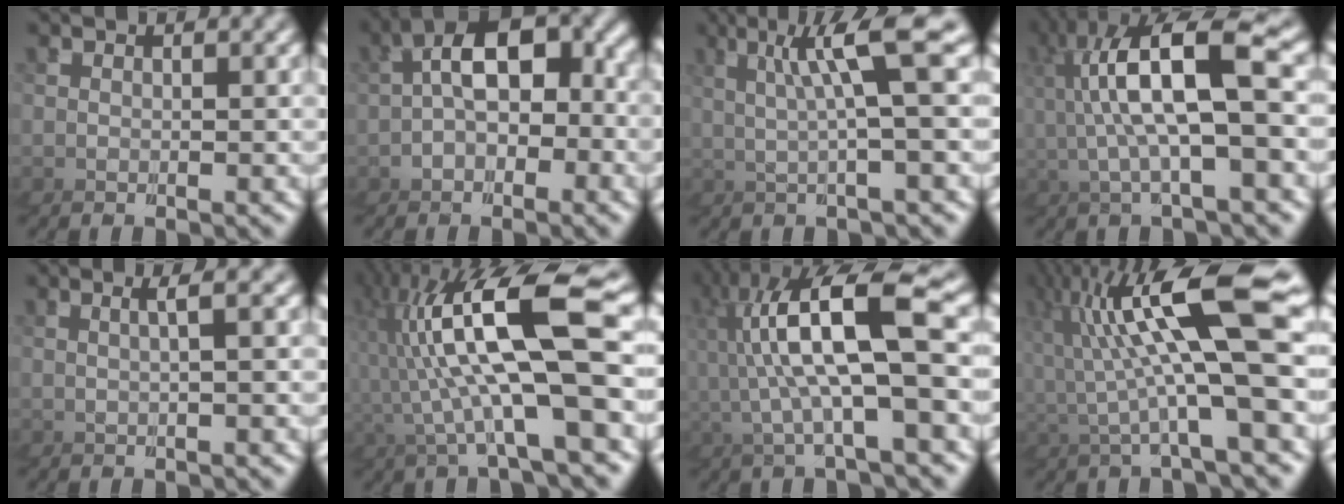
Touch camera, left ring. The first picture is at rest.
{"total": 7.3, "force": [0.4, 5.5, 4.7], "torque": [-0.133, -0.017, 0.014]}
{"total": 4.0, "force": [2.0, -2.4, 2.5], "torque": [-0.047, 0.035, 0.022]}
{"total": 6.8, "force": [2.4, 1.2, 6.2], "torque": [-0.113, 0.042, 0.028]}
{"total": 2.3, "force": [0.0, -2.3, 0.1], "torque": [-0.025, 0.010, 0.007]}
{"total": 10.4, "force": [2.1, 3.7, 9.6], "torque": [-0.177, 0.028, 0.025]}
{"total": 7.5, "force": [2.0, 1.0, 7.1], "torque": [-0.120, 0.040, 0.025]}
{"total": 7.9, "force": [2.3, 1.5, 7.4], "torque": [-0.136, 0.033, 0.034]}